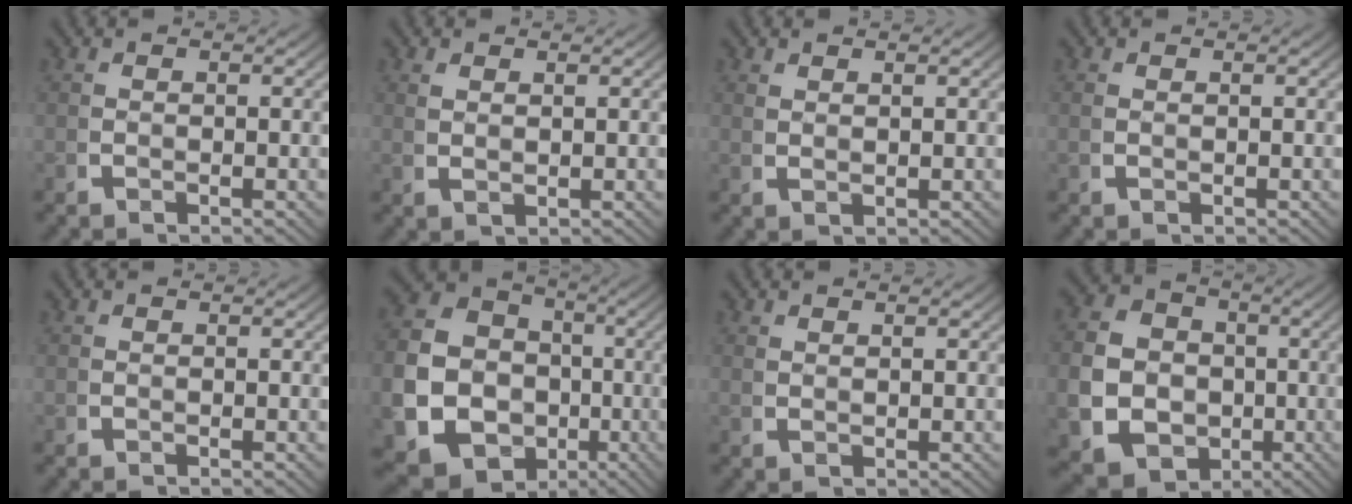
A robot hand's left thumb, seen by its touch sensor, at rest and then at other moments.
{"total": 1.0, "force": [0.8, -0.1, 0.4], "torque": [-0.002, 0.006, 0.021]}
{"total": 1.0, "force": [0.9, -0.4, 0.1], "torque": [0.005, 0.008, 0.022]}
{"total": 0.0}
{"total": 0.0}
{"total": 17.5, "force": [-4.7, 15.2, 7.1], "torque": [-0.189, -0.070, -0.073]}
{"total": 0.7, "force": [0.6, -0.3, 0.1], "torque": [0.001, 0.006, 0.015]}
{"total": 13.5, "force": [-3.6, 11.7, 5.6], "torque": [-0.140, -0.048, -0.058]}